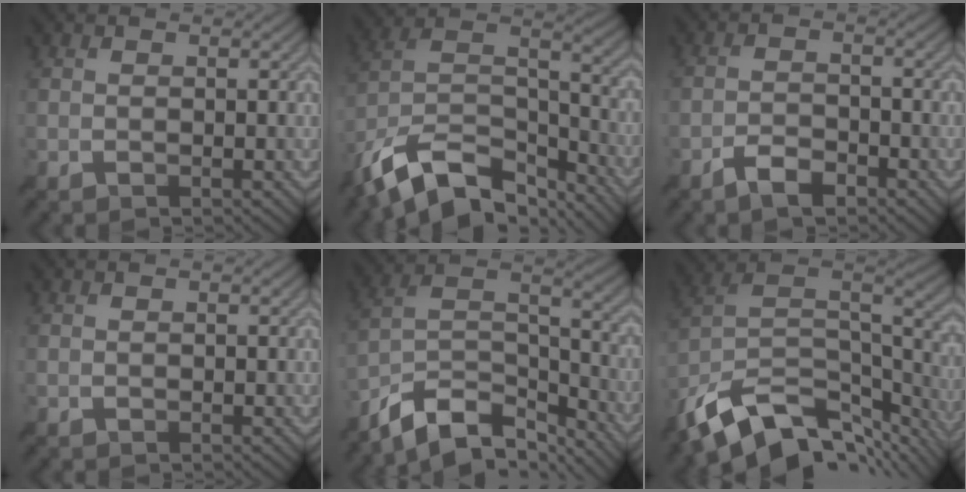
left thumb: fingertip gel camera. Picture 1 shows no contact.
{"total": 15.4, "force": [-10.9, 7.1, 8.3], "torque": [-0.213, -0.006, -0.186]}
{"total": 3.2, "force": [-2.3, 1.1, 1.9], "torque": [-0.041, 0.004, -0.051]}
{"total": 0.0}
{"total": 11.5, "force": [-9.0, 4.5, 5.7], "torque": [-0.118, 0.005, -0.166]}
{"total": 14.9, "force": [-9.4, 7.3, 9.0], "torque": [-0.218, -0.016, -0.149]}